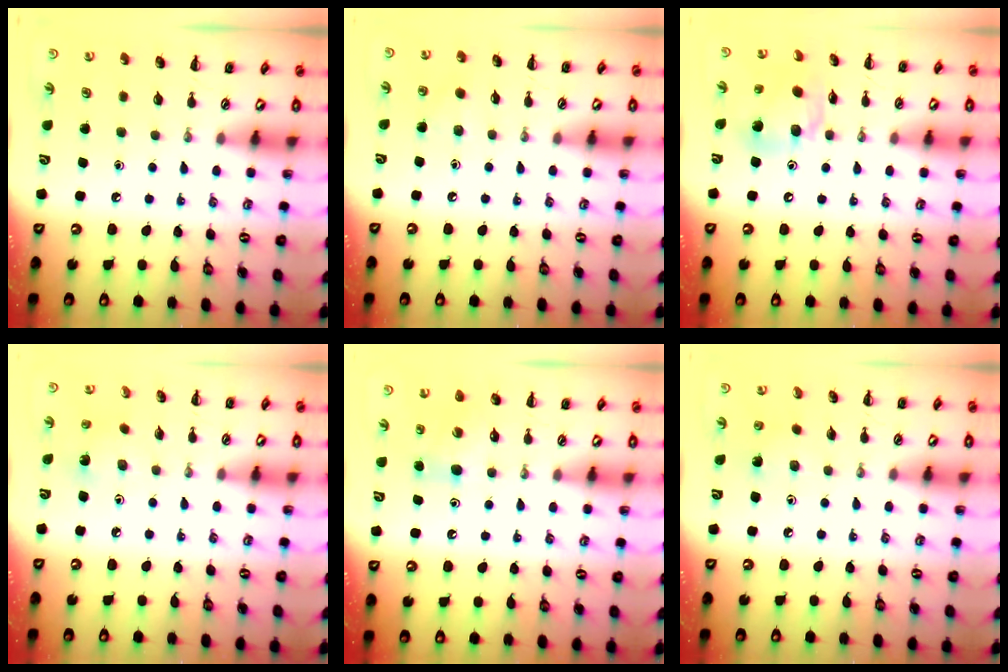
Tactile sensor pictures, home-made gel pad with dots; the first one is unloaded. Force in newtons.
{"total": 4.6, "press": 4.5, "slide": 0.8}
{"total": 13.4, "press": 12.9, "slide": 3.5}
{"total": 2.7, "press": 2.5, "slide": 0.9}
{"total": 5.4, "press": 5.2, "slide": 1.4}
{"total": 1.6, "press": 1.4, "slide": 0.6}